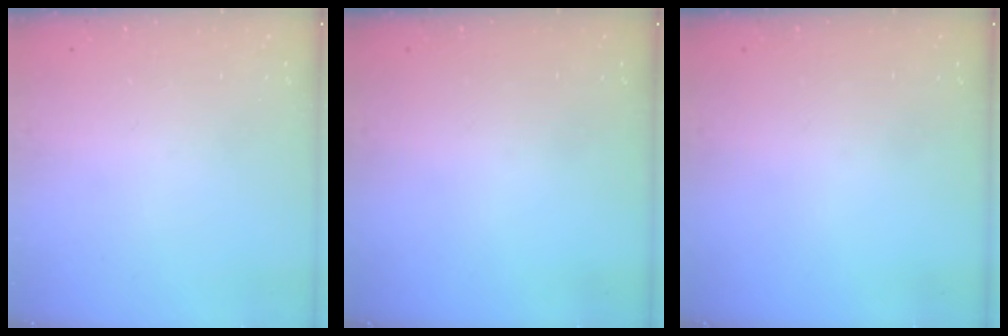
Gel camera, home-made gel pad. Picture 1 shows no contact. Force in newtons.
{"total": 0.0}
{"total": 0.0}